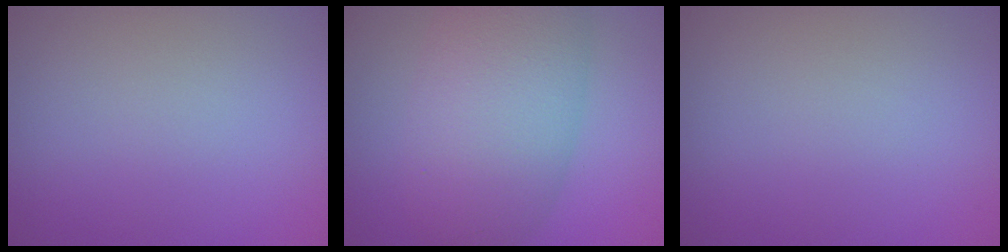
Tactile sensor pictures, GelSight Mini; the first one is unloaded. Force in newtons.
{"total": 9.2, "press": 9.2, "slide": 0.4}
{"total": 0.0}